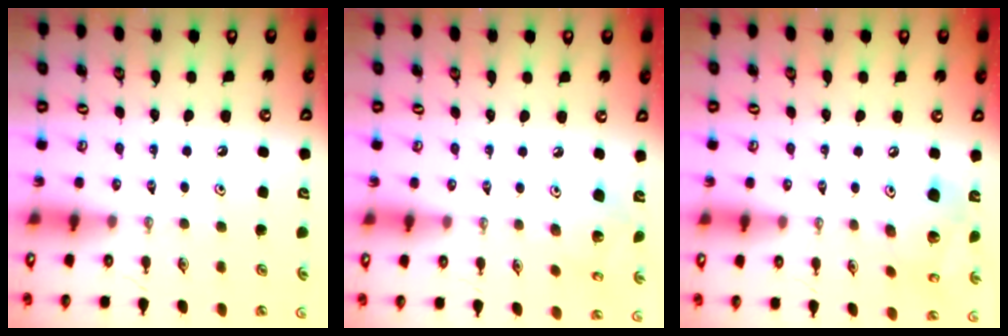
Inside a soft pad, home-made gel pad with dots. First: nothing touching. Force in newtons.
{"total": 6.8, "press": 6.8, "slide": 0.1}
{"total": 15.6, "press": 15.4, "slide": 2.8}